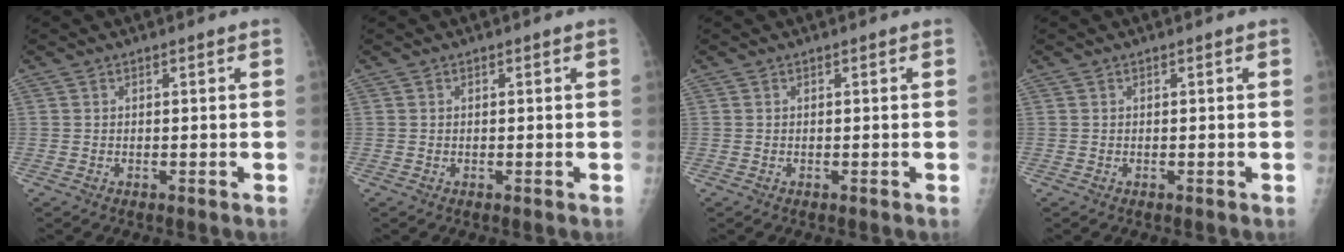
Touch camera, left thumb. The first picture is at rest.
{"total": 0.0}
{"total": 0.0}
{"total": 0.0}